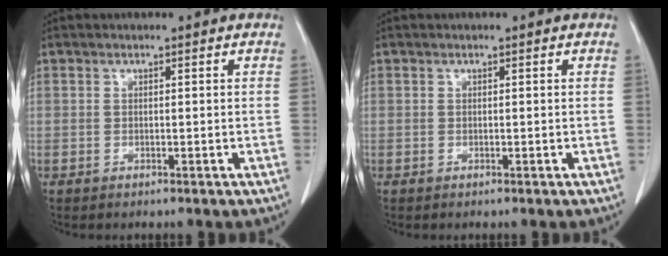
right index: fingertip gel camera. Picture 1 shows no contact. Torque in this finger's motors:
{"motor_torque": [-0.01, 0.02, 0.00, 0.00]}